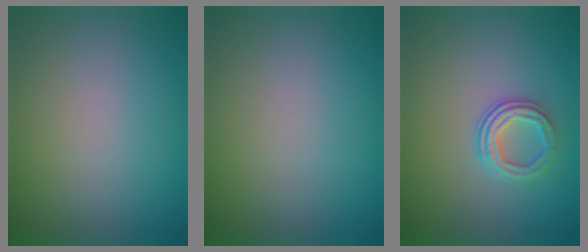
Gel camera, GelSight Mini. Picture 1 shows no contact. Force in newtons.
{"total": 0.0}
{"total": 3.0, "press": 2.4, "slide": 1.7}